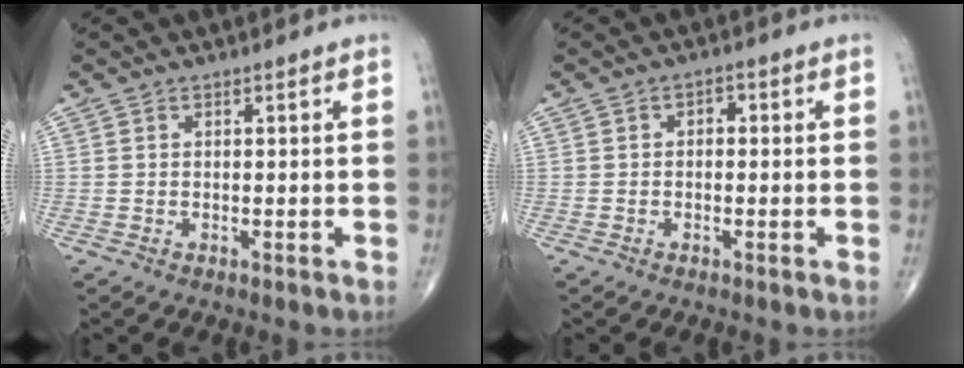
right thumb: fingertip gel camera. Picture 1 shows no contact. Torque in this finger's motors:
{"motor_torque": [-0.13, -0.05, -0.10, -0.03, -0.01]}